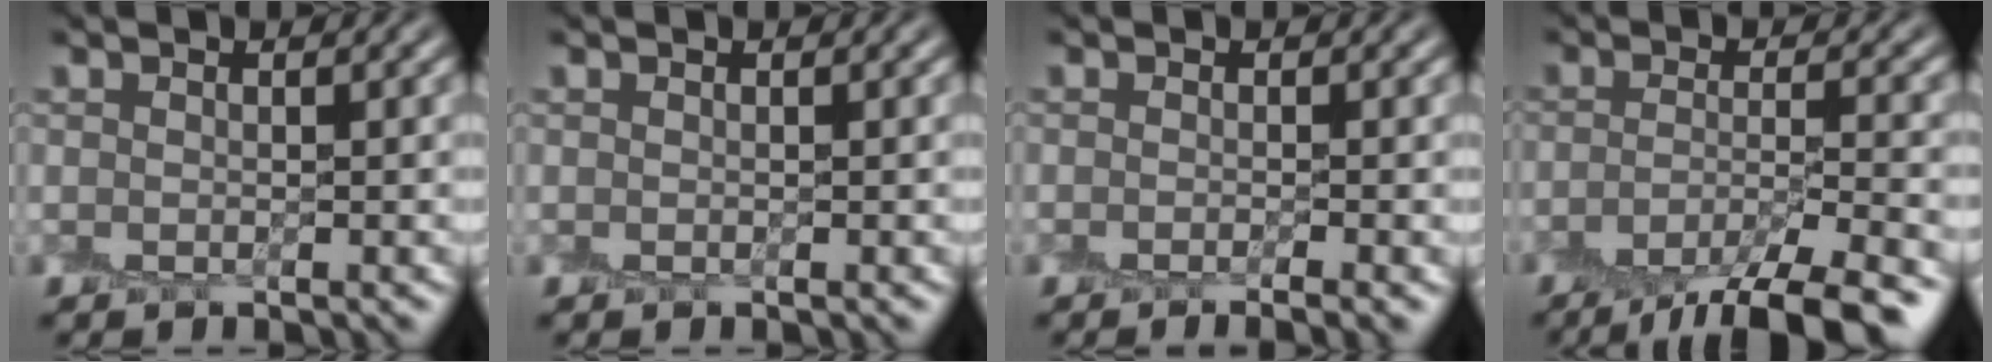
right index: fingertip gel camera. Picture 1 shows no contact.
{"total": 0.0}
{"total": 1.4, "force": [-0.9, -0.2, 1.1], "torque": [-0.017, -0.009, -0.016]}
{"total": 7.7, "force": [-5.5, 1.5, 5.1], "torque": [-0.072, -0.002, -0.090]}